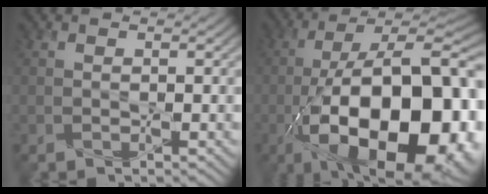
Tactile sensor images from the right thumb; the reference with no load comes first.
{"total": 23.2, "force": [-7.7, 10.1, 19.4], "torque": [-0.307, -0.022, -0.107]}